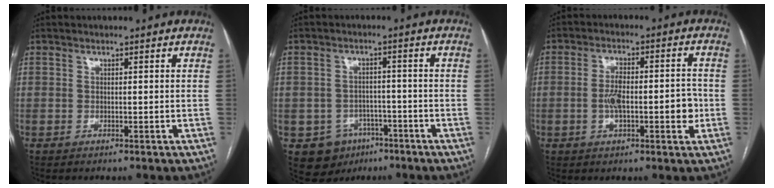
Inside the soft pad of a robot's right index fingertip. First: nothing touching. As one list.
[{"total": 6.8, "force": [-3.5, 5.6, 1.5], "torque": [-0.024, 0.011, -0.041]}, {"total": 8.4, "force": [-1.4, 2.9, 7.7], "torque": [-0.133, 0.018, -0.020]}]